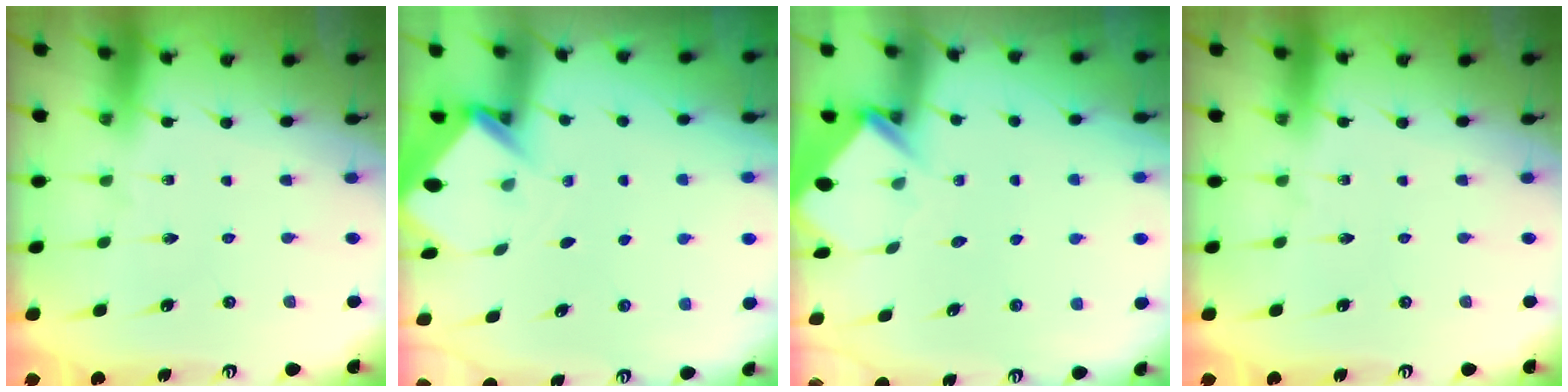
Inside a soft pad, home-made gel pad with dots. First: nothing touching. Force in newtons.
{"total": 3.0, "press": 2.9, "slide": 0.3}
{"total": 3.9, "press": 3.9, "slide": 0.3}
{"total": 0.0}